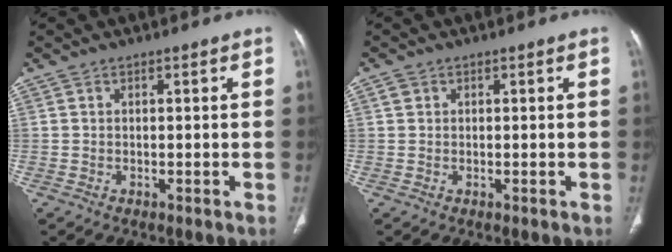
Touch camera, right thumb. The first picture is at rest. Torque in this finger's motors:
{"motor_torque": [0.46, 0.68, 0.05, 0.05, -0.13]}